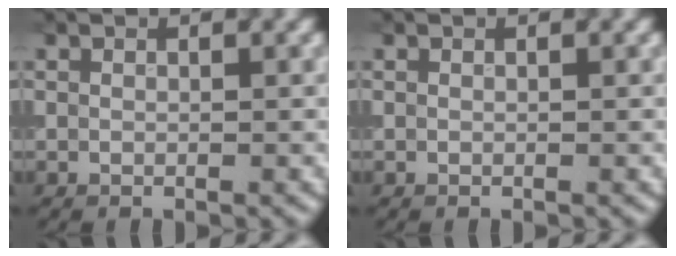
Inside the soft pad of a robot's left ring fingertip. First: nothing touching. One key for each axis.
{"total": 0.0}